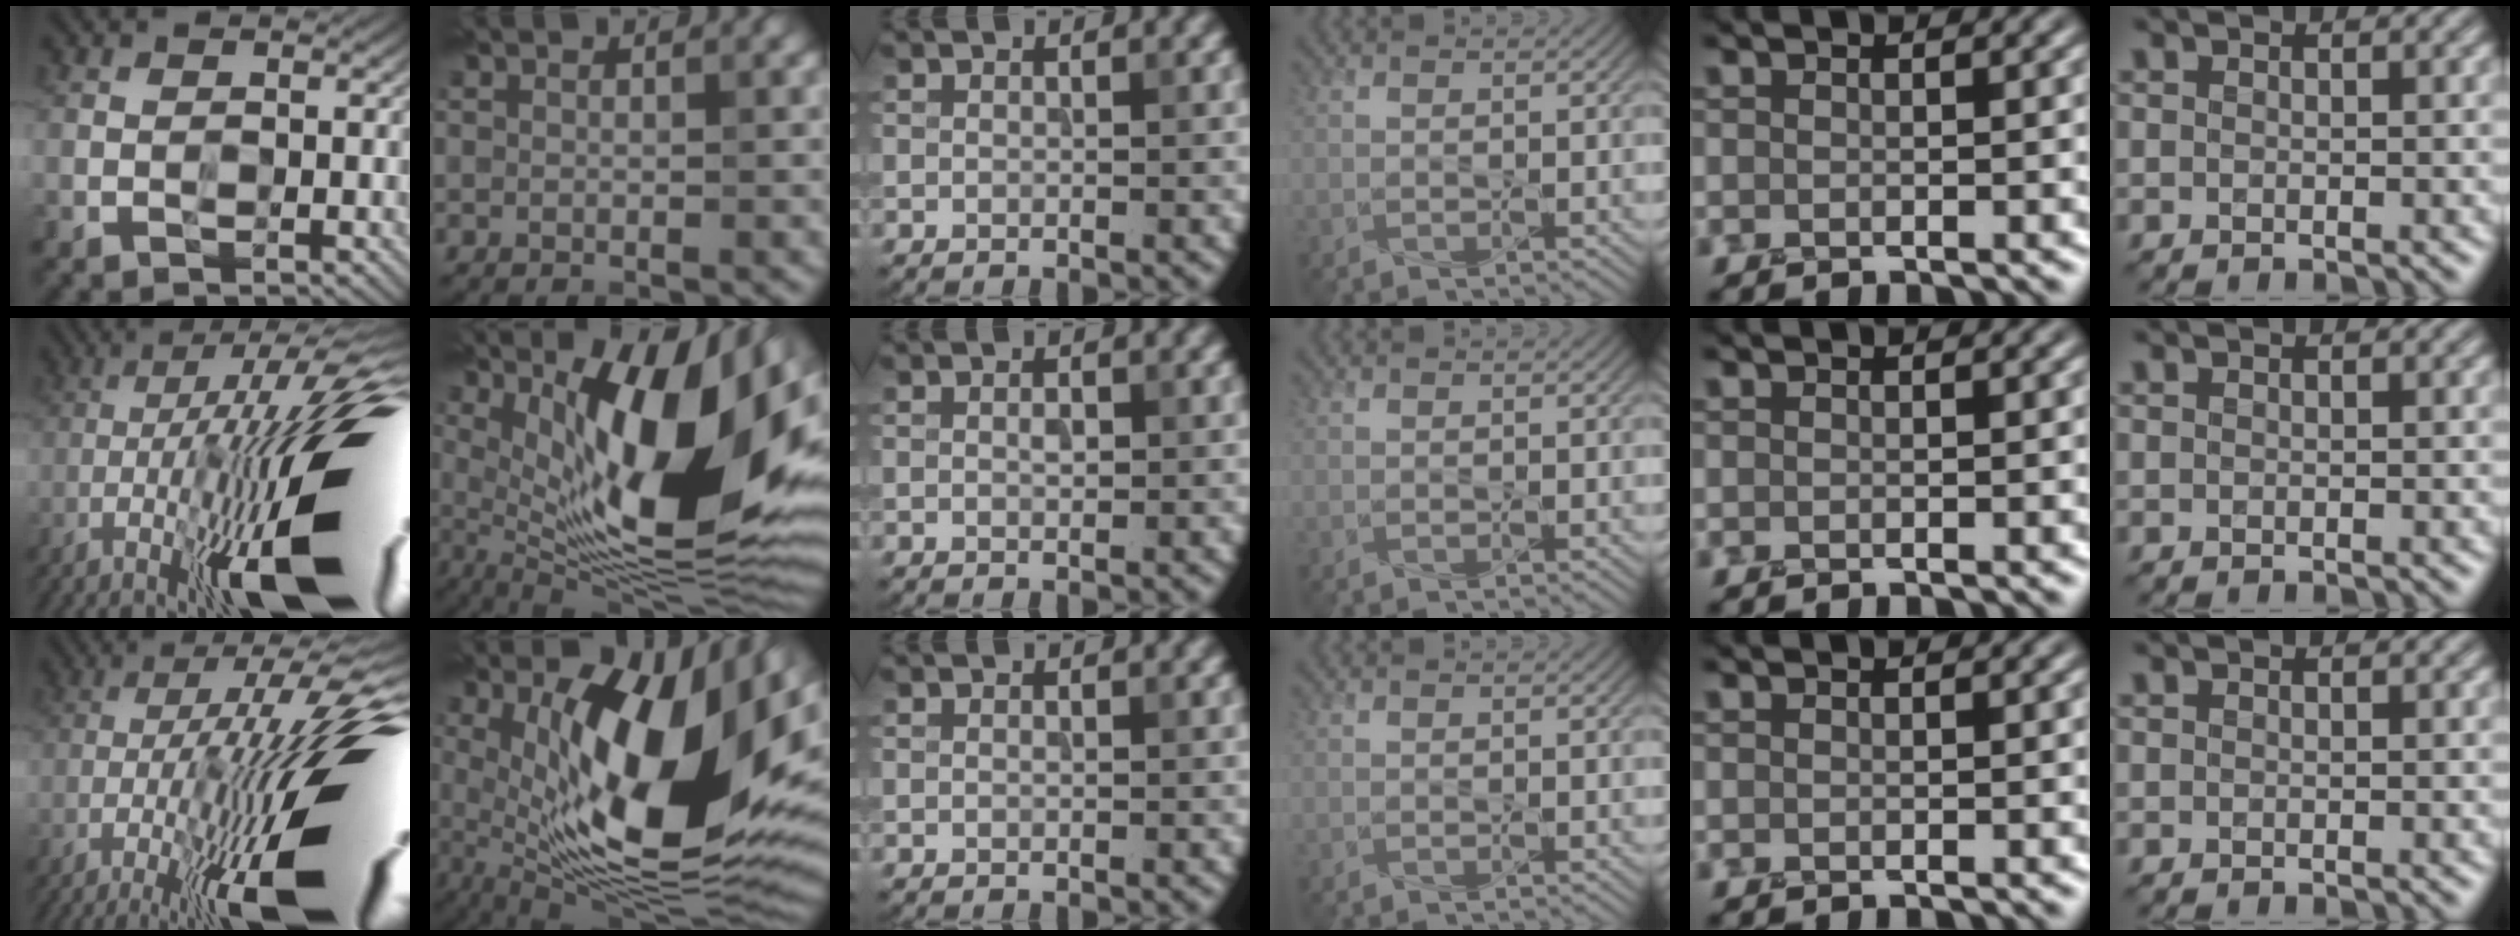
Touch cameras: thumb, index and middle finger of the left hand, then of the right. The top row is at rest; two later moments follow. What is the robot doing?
{"motion": "press", "object": "grip strengthener"}